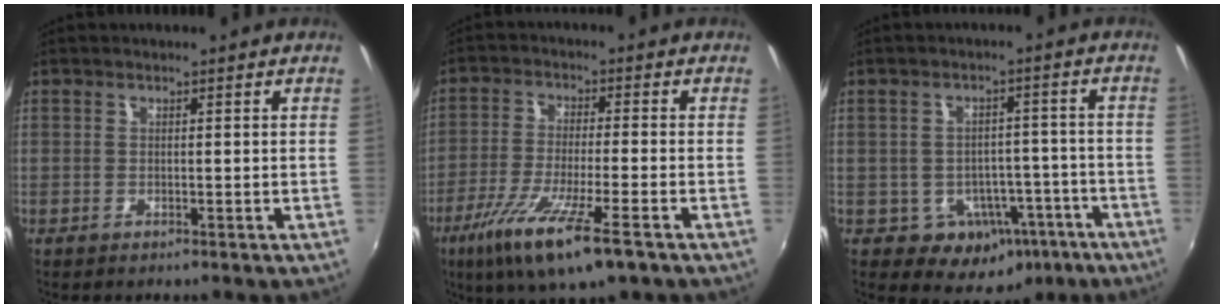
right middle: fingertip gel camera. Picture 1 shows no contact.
{"total": 13.0, "force": [-7.2, 1.5, 10.8], "torque": [-0.220, -0.041, -0.131]}
{"total": 9.7, "force": [-4.6, 7.7, 3.7], "torque": [-0.063, 0.032, -0.030]}